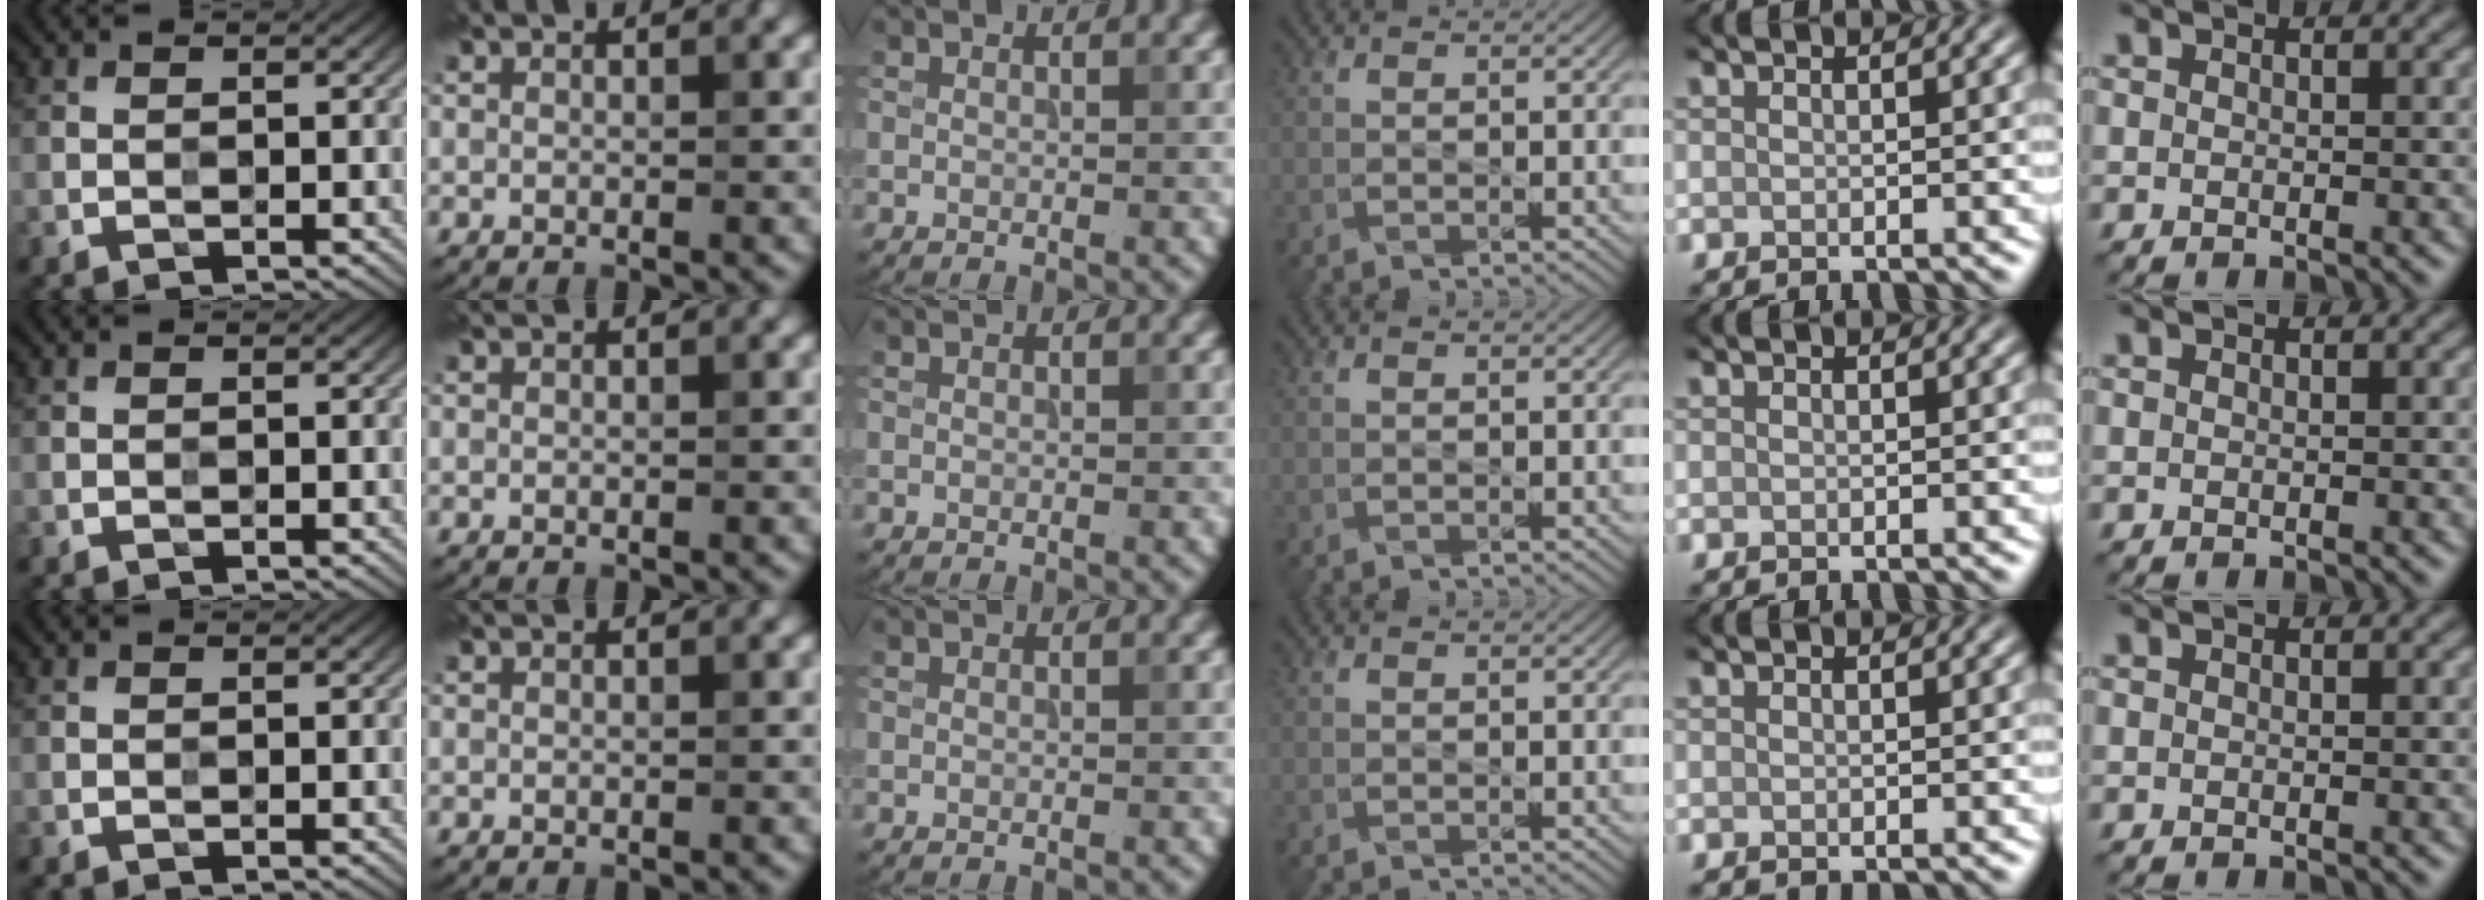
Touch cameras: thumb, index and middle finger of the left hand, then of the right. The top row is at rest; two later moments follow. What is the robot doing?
{"motion": "press", "object": "grip strengthener"}